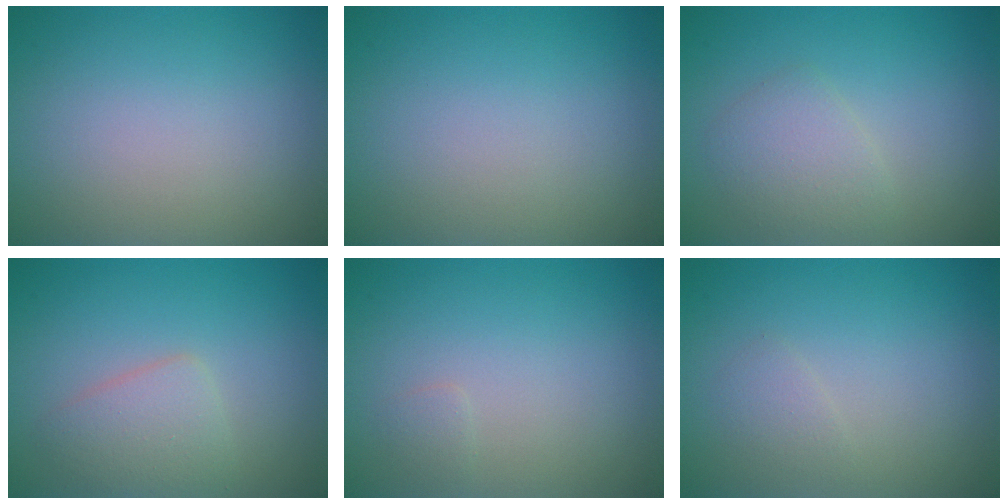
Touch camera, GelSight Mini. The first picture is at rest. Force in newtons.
{"total": 0.0}
{"total": 2.4, "press": 2.4, "slide": 0.1}
{"total": 2.7, "press": 2.7, "slide": 0.1}
{"total": 0.6, "press": 0.6, "slide": 0.0}
{"total": 1.0, "press": 1.0, "slide": 0.0}